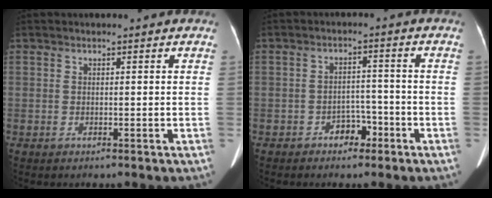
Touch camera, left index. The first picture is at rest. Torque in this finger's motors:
{"motor_torque": [0.03, 0.03, 0.03, 0.00]}